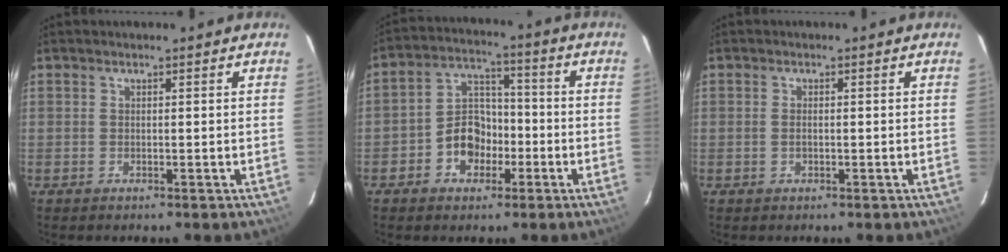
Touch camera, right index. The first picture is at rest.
{"total": 8.2, "force": [-3.4, 6.3, 4.0], "torque": [-0.076, 0.027, -0.054]}
{"total": 1.0, "force": [-0.2, 0.4, 0.9], "torque": [-0.018, 0.001, -0.004]}